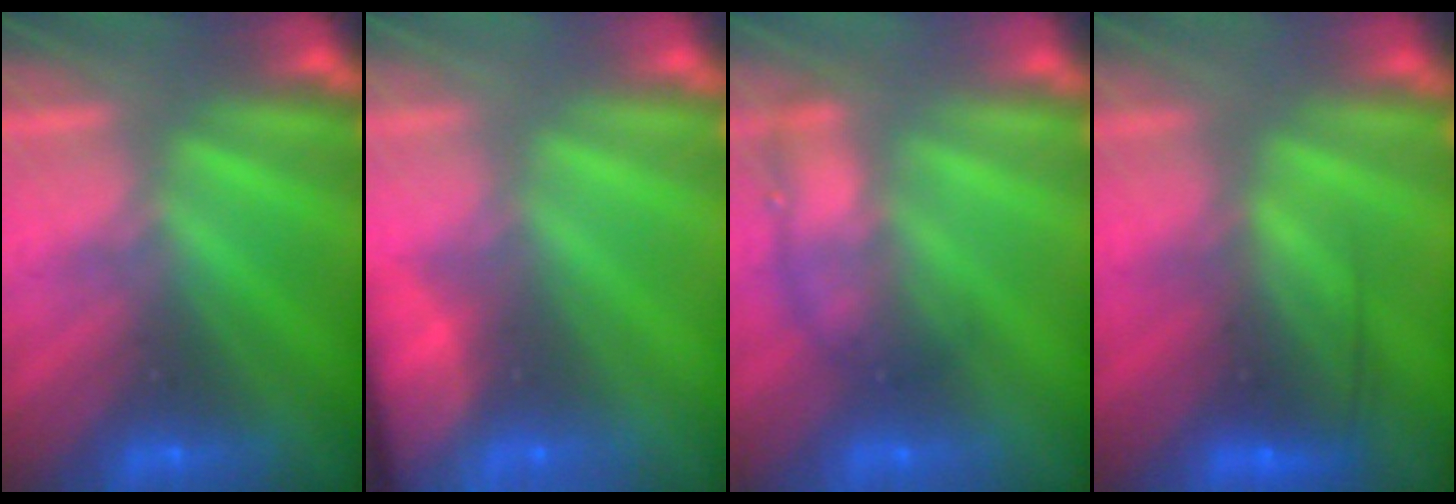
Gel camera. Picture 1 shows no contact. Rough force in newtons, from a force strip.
{"total": 8.8}
{"total": 1.9}
{"total": 8.8}